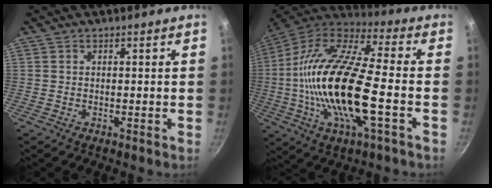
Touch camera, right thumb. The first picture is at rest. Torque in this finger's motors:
{"motor_torque": [-0.39, 2.72, 2.59, -0.18, 0.41]}